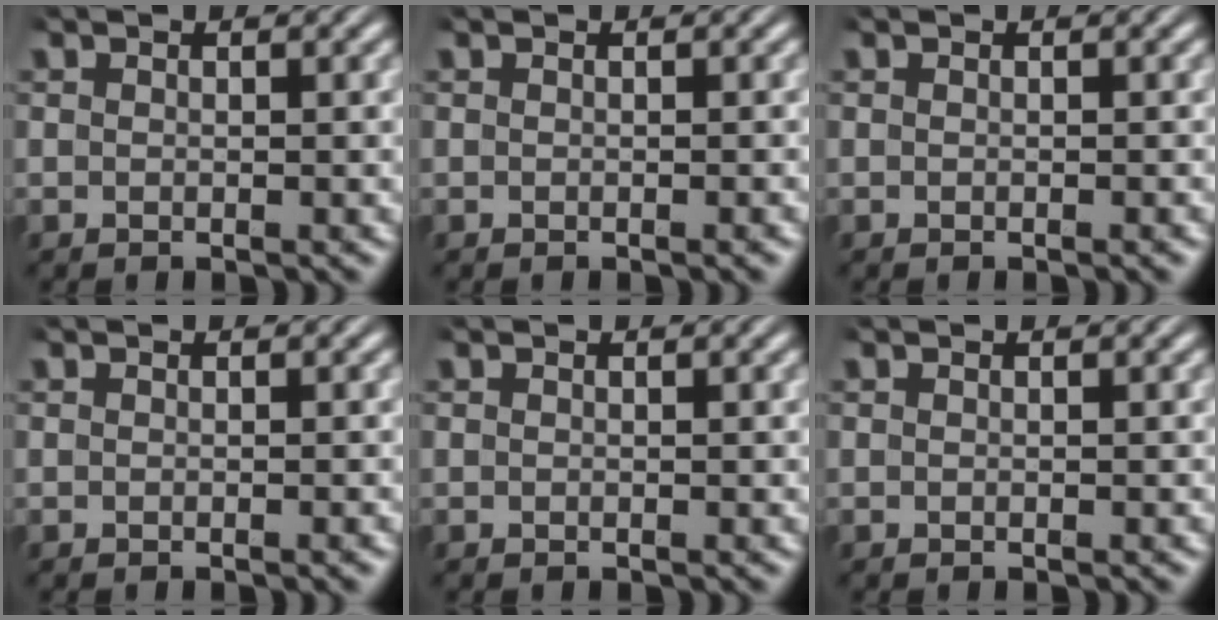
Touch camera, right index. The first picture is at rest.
{"total": 0.0}
{"total": 0.0}
{"total": 0.0}
{"total": 0.0}
{"total": 0.0}